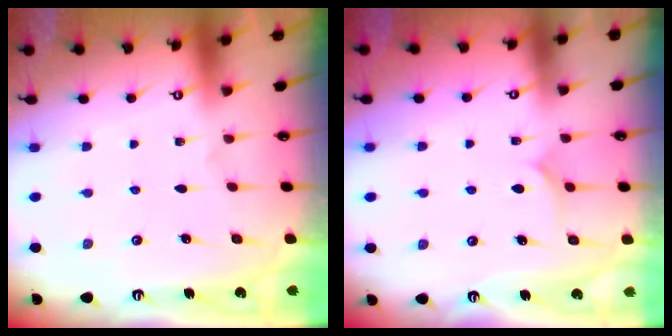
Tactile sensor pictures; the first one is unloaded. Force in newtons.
{"total": 6.4, "press": 6.4, "slide": 0.4}